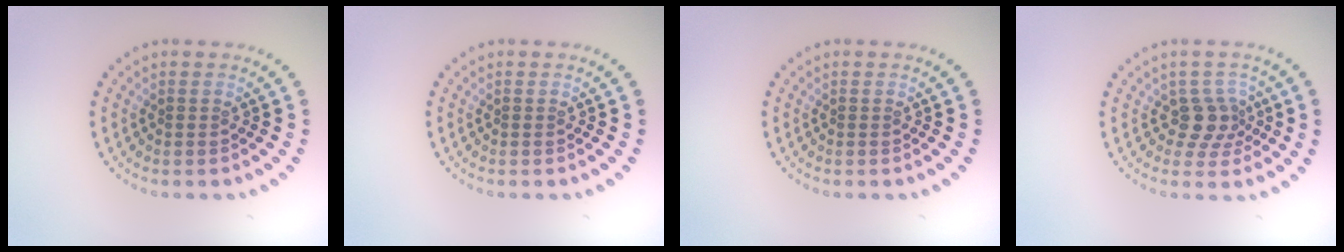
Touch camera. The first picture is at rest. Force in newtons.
{"total": 0.0}
{"total": 0.0}
{"total": 2.7, "press": 2.1, "slide": 1.7}